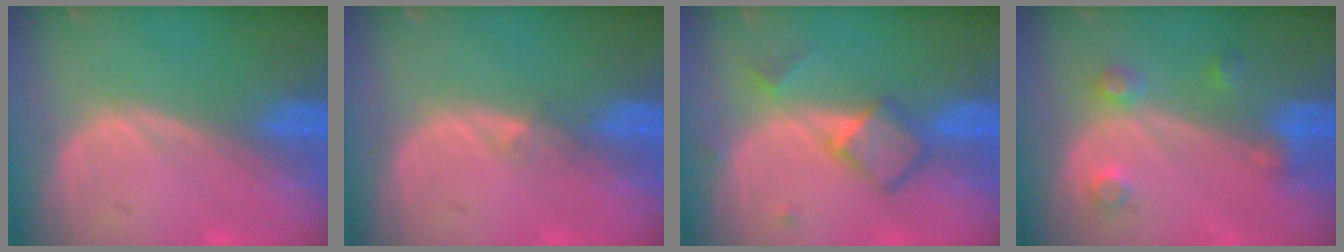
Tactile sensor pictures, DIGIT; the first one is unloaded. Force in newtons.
{"total": 1.2, "press": 0.9, "slide": 0.9}
{"total": 4.9, "press": 4.7, "slide": 1.3}
{"total": 3.6, "press": 3.3, "slide": 1.5}